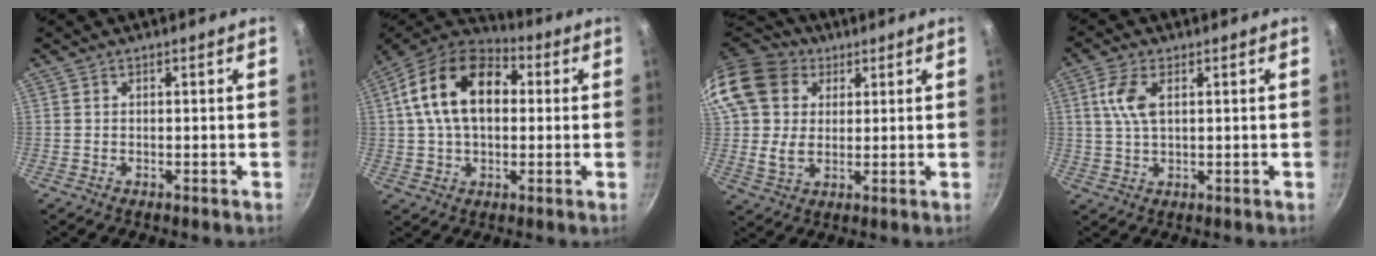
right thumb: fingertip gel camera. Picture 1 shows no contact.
{"total": 18.1, "force": [3.2, 11.7, 13.5], "torque": [-0.208, 0.025, 0.035]}
{"total": 17.0, "force": [6.3, 12.9, 9.1], "torque": [-0.179, 0.003, 0.110]}
{"total": 6.1, "force": [1.7, 3.0, 5.1], "torque": [-0.105, 0.003, 0.034]}